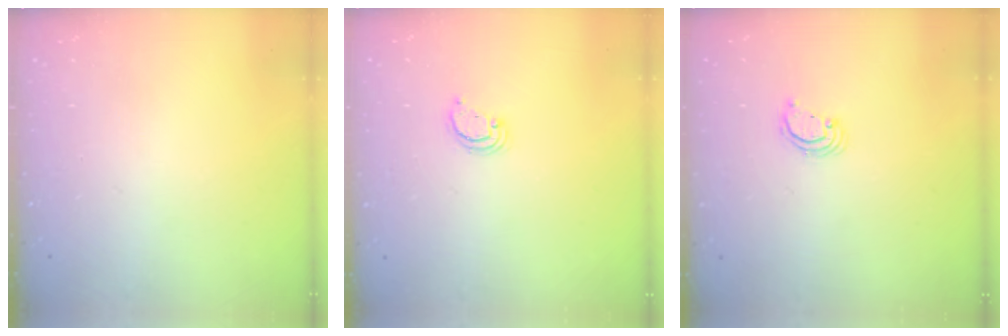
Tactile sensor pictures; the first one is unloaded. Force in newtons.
{"total": 2.6, "press": 2.6, "slide": 0.2}
{"total": 2.2, "press": 2.2, "slide": 0.2}